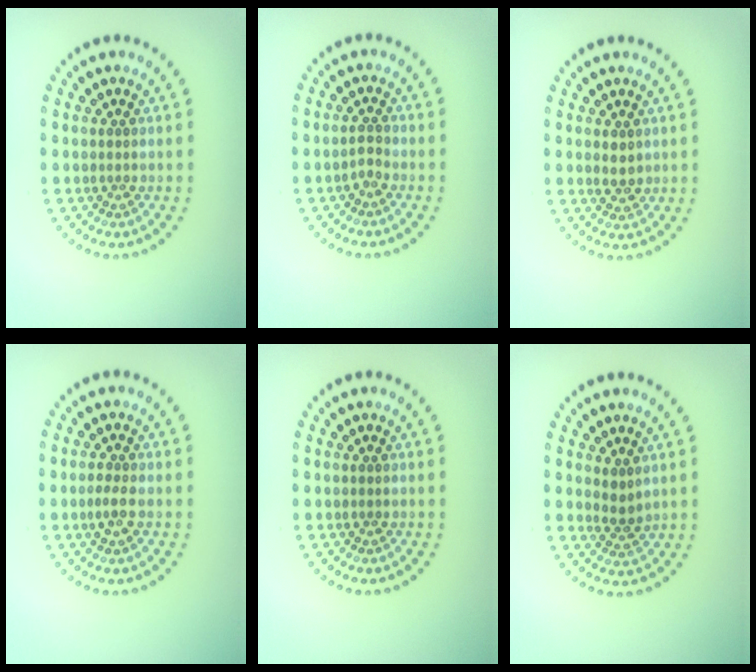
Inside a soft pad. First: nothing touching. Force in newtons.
{"total": 1.1, "press": 0.9, "slide": 0.5}
{"total": 1.4, "press": 1.3, "slide": 0.3}
{"total": 1.6, "press": 1.5, "slide": 0.7}
{"total": 0.0}
{"total": 1.6, "press": 1.3, "slide": 1.0}